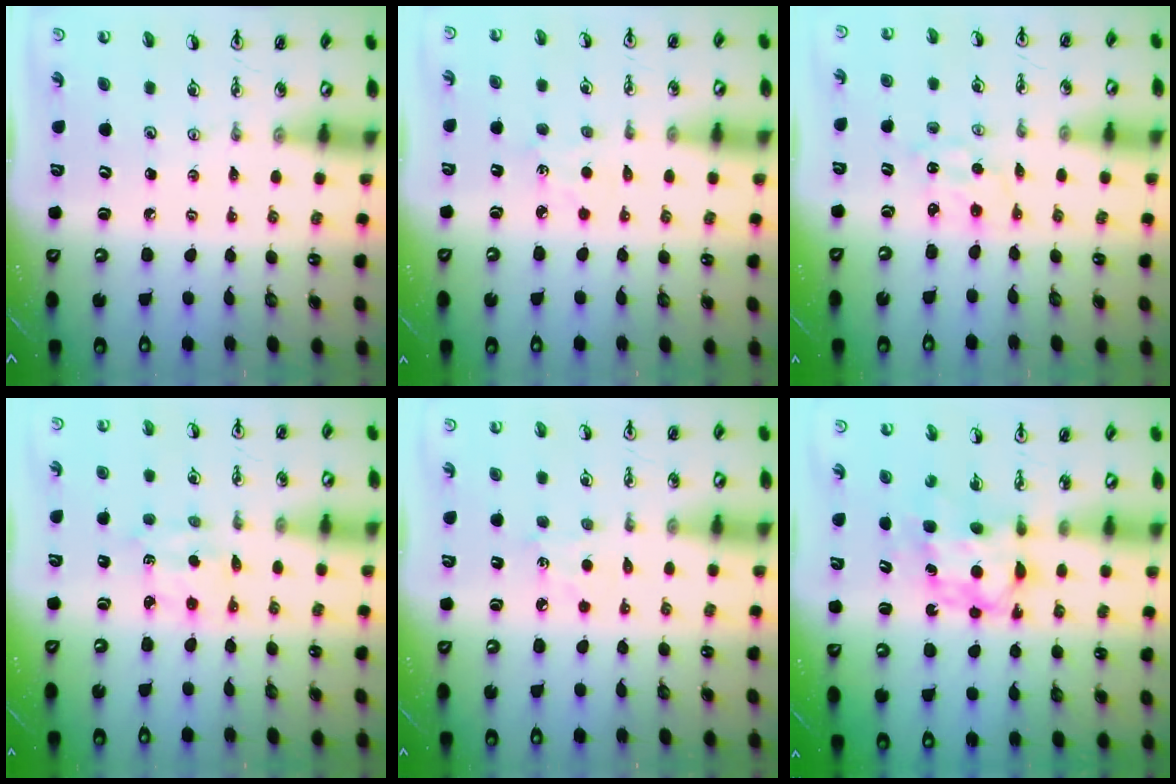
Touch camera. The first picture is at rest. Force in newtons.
{"total": 3.2, "press": 3.2, "slide": 0.3}
{"total": 0.0}
{"total": 2.4, "press": 2.4, "slide": 0.3}
{"total": 4.6, "press": 4.5, "slide": 0.6}
{"total": 6.2, "press": 6.2, "slide": 0.2}